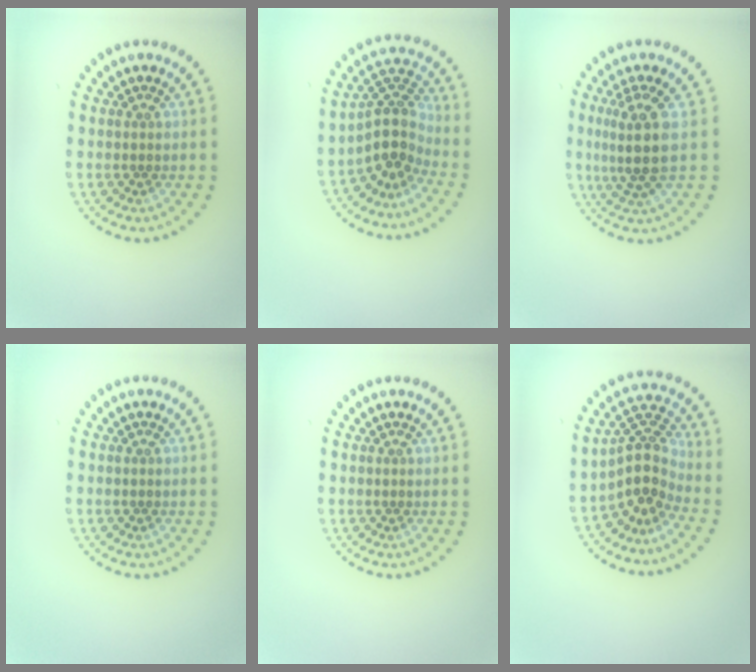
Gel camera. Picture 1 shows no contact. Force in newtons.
{"total": 3.9, "press": 2.8, "slide": 2.7}
{"total": 3.8, "press": 3.0, "slide": 2.2}
{"total": 0.0}
{"total": 0.0}
{"total": 3.9, "press": 2.8, "slide": 2.8}